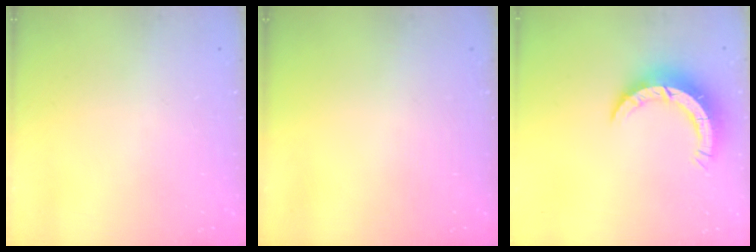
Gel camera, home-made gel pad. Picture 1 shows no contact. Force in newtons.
{"total": 0.0}
{"total": 7.8, "press": 7.8, "slide": 0.8}